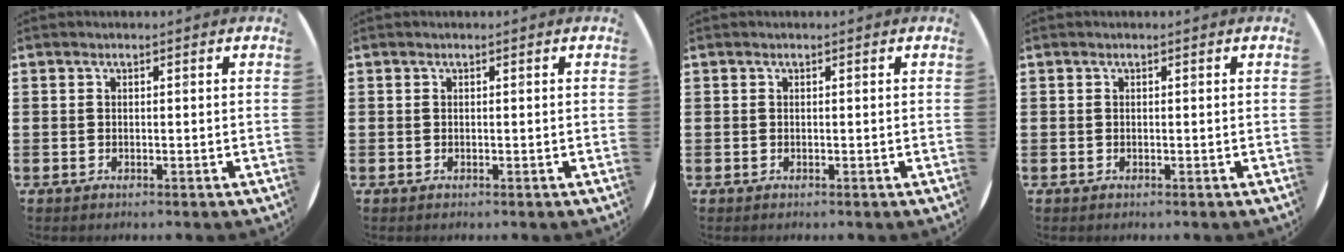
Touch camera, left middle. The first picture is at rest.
{"total": 0.0}
{"total": 0.0}
{"total": 0.0}